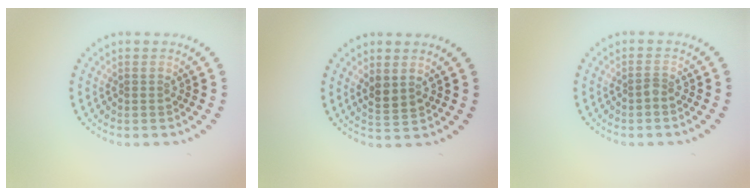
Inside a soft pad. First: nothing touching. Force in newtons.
{"total": 1.9, "press": 1.8, "slide": 0.6}
{"total": 0.7, "press": 0.5, "slide": 0.5}